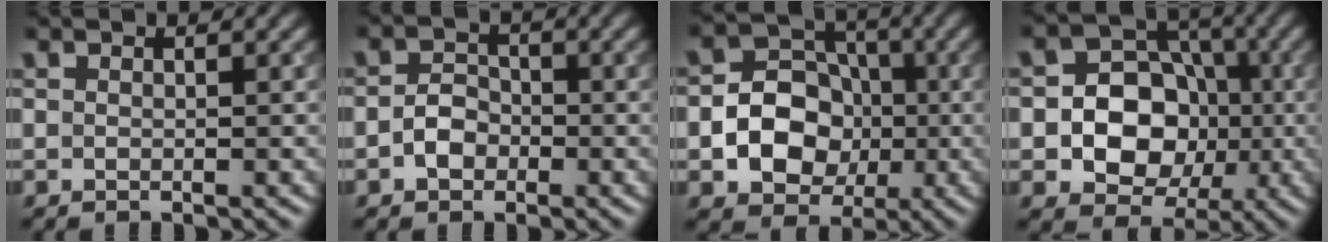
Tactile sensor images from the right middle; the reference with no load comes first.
{"total": 2.3, "force": [-0.9, 1.8, 1.2], "torque": [-0.022, 0.003, -0.021]}
{"total": 7.1, "force": [-1.5, 5.8, 3.9], "torque": [-0.040, -0.002, -0.045]}
{"total": 8.6, "force": [-1.2, 7.3, 4.4], "torque": [-0.049, 0.010, -0.043]}